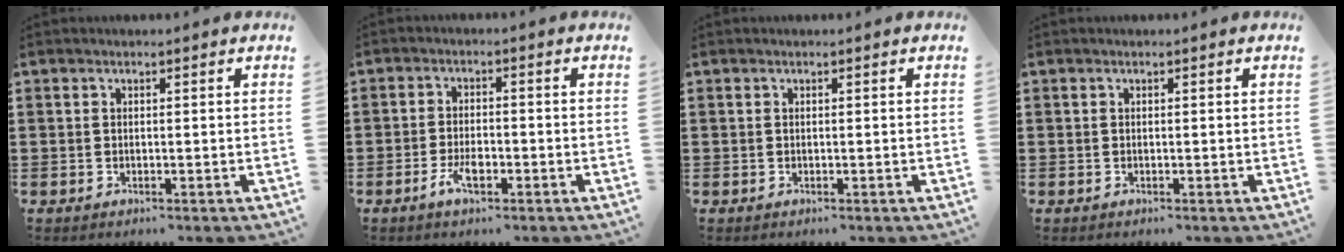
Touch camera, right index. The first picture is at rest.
{"total": 3.6, "force": [-1.7, 1.5, 2.8], "torque": [-0.062, 0.000, -0.034]}
{"total": 0.0}
{"total": 0.0}